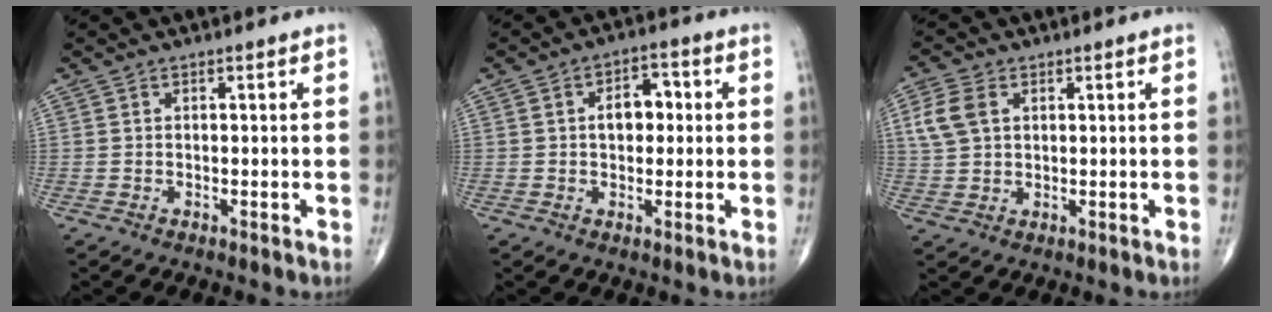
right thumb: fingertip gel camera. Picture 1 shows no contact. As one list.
[{"total": 6.1, "force": [0.6, 4.0, 4.5], "torque": [-0.052, 0.015, 0.002]}, {"total": 6.1, "force": [1.9, 4.2, 4.0], "torque": [-0.084, 0.005, 0.038]}]